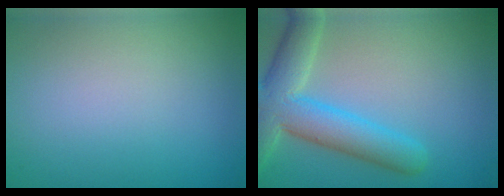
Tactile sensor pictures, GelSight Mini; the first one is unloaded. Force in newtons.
{"total": 7.4, "press": 7.3, "slide": 0.5}